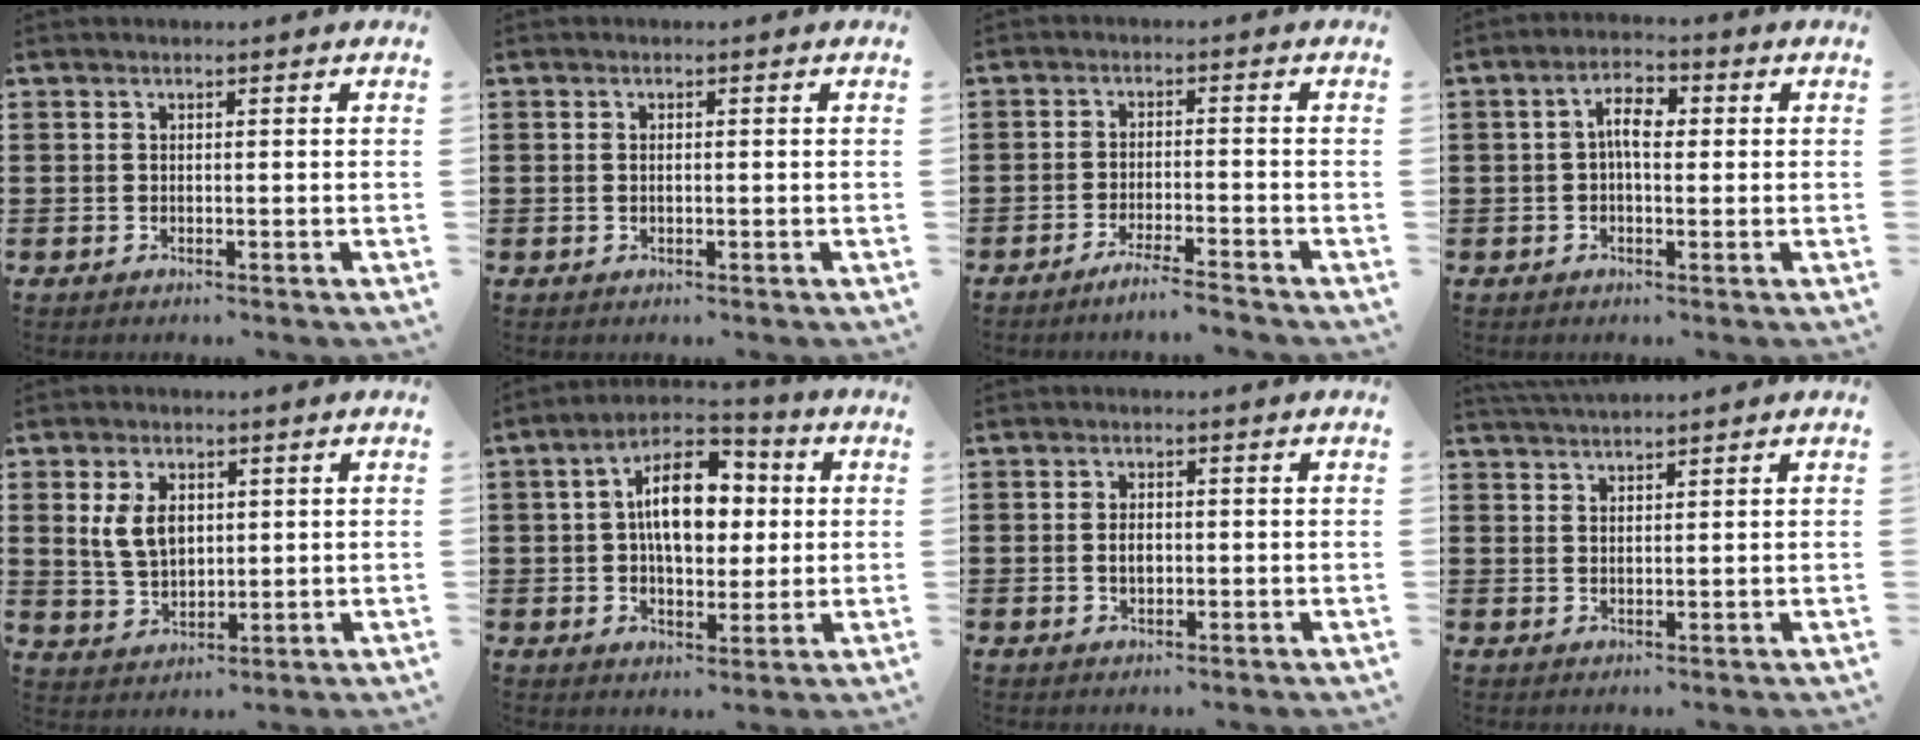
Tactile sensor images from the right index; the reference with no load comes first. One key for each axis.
{"total": 0.8, "fx": 0.0, "fy": 0.4, "fz": 0.7, "tx": -0.017, "ty": 0.001, "tz": -0.001}
{"total": 3.5, "fx": -3.2, "fy": -0.5, "fz": 1.3, "tx": -0.020, "ty": -0.003, "tz": -0.061}
{"total": 4.4, "fx": 0.0, "fy": 1.9, "fz": 3.9, "tx": -0.074, "ty": 0.011, "tz": -0.003}
{"total": 6.1, "fx": 1.5, "fy": 4.0, "fz": 4.3, "tx": -0.111, "ty": 0.007, "tz": 0.022}
{"total": 11.9, "fx": 1.8, "fy": 6.8, "fz": 9.6, "tx": -0.150, "ty": 0.011, "tz": 0.025}
{"total": 2.2, "fx": -0.2, "fy": 1.2, "fz": 1.8, "tx": -0.035, "ty": 0.006, "tz": -0.005}
{"total": 2.2, "fx": 2.2, "fy": 0.1, "fz": 0.2, "tx": -0.009, "ty": 0.002, "tz": 0.042}